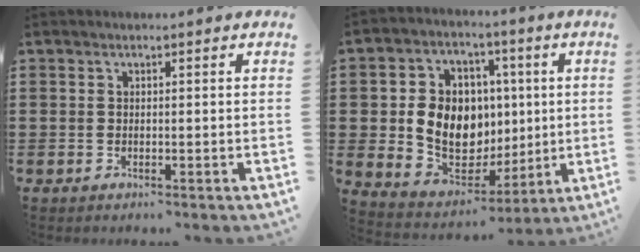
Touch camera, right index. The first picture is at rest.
{"total": 11.0, "force": [0.6, 9.0, 6.2], "torque": [-0.125, 0.006, 0.015]}